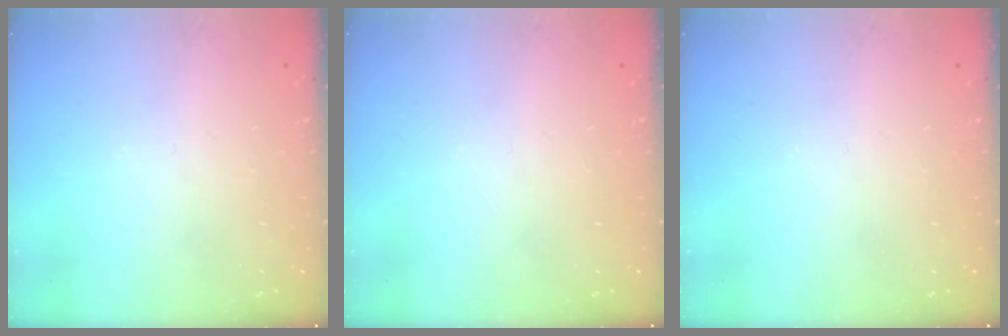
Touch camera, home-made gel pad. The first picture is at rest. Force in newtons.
{"total": 0.0}
{"total": 0.0}